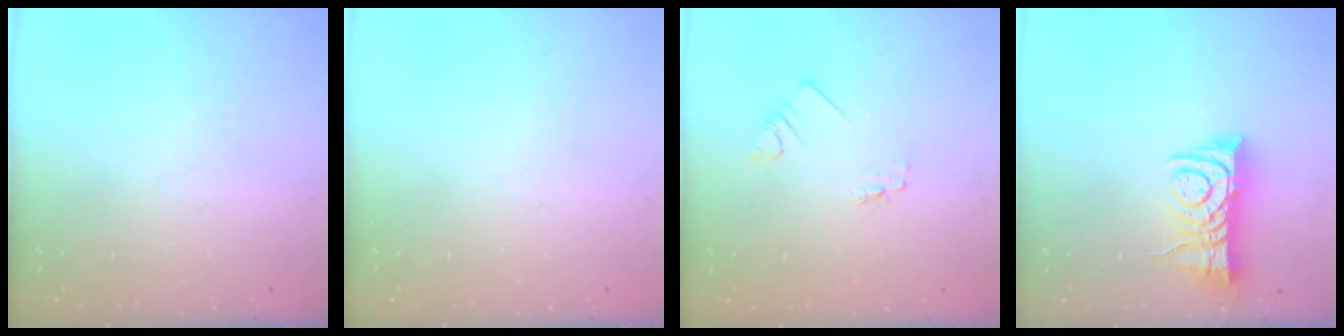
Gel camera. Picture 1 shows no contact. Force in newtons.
{"total": 0.0}
{"total": 1.2, "press": 1.2, "slide": 0.1}
{"total": 9.1, "press": 9.1, "slide": 1.2}